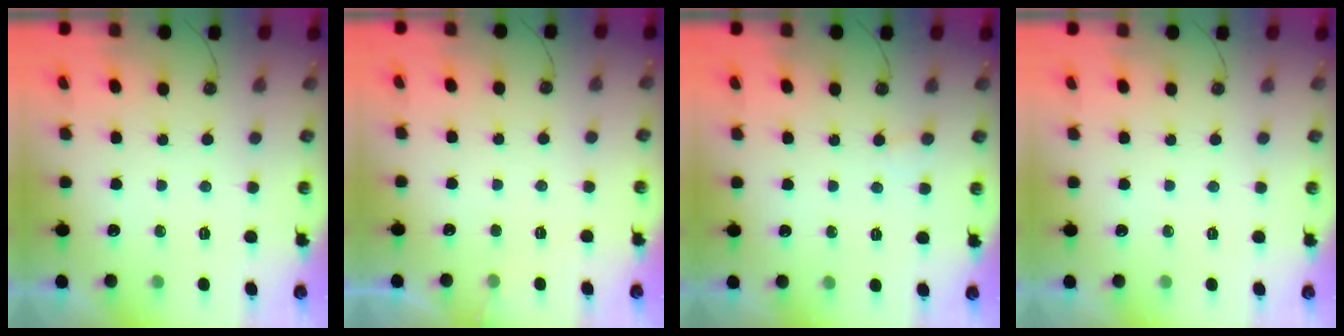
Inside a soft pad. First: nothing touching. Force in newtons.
{"total": 4.6, "press": 4.6, "slide": 0.3}
{"total": 4.5, "press": 4.5, "slide": 0.2}
{"total": 0.0}